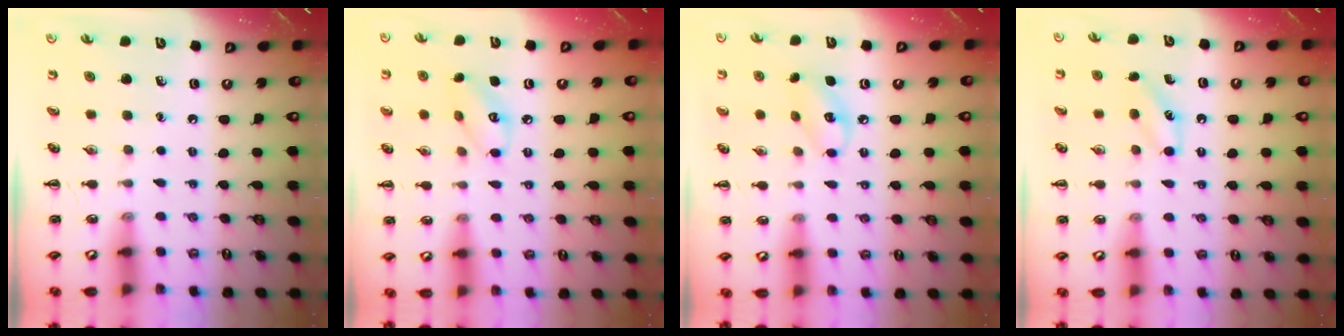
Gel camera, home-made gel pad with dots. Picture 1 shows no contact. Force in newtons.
{"total": 6.3, "press": 6.3, "slide": 0.7}
{"total": 7.4, "press": 7.3, "slide": 1.0}
{"total": 7.5, "press": 7.2, "slide": 2.0}